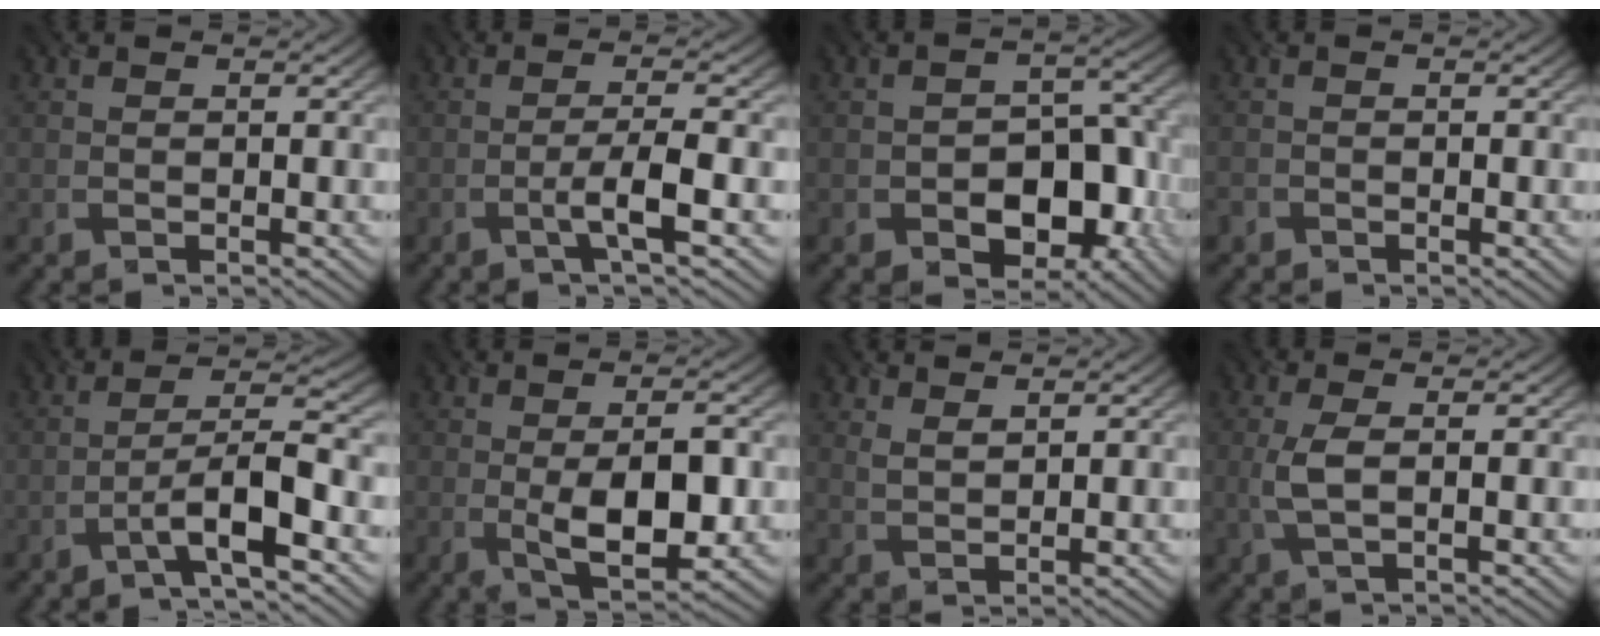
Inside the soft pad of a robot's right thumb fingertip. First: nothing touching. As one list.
[{"total": 3.7, "force": [-1.7, 0.1, 3.3], "torque": [-0.059, 0.012, -0.043]}, {"total": 9.1, "force": [-3.9, 5.9, 5.7], "torque": [-0.071, -0.005, -0.053]}, {"total": 1.0, "force": [-0.8, 0.5, 0.2], "torque": [-0.007, -0.006, -0.016]}, {"total": 6.5, "force": [-3.5, 0.9, 5.3], "torque": [-0.095, 0.015, -0.075]}, {"total": 7.9, "force": [-1.2, 2.9, 7.2], "torque": [-0.125, -0.009, -0.016]}, {"total": 2.1, "force": [1.8, 0.4, 1.0], "torque": [-0.026, -0.003, 0.041]}, {"total": 3.3, "force": [-0.1, 0.9, 3.2], "torque": [-0.082, 0.002, -0.004]}]